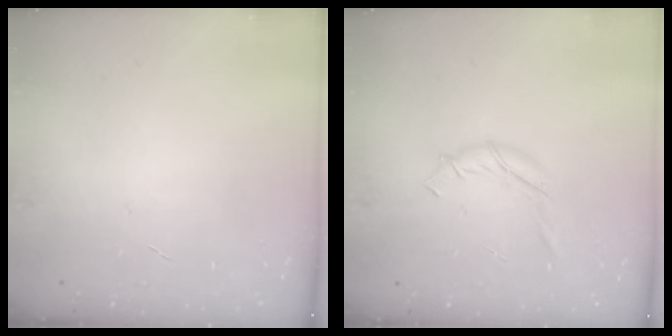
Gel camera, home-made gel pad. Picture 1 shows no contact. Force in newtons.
{"total": 6.7, "press": 6.7, "slide": 0.7}